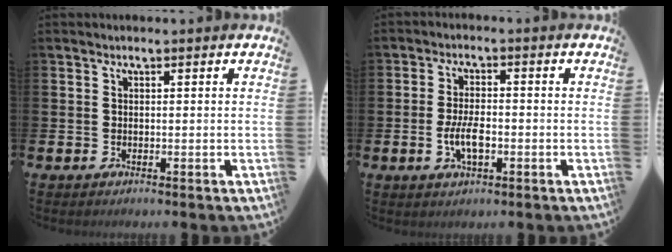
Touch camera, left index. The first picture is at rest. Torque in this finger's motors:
{"motor_torque": [1.05, 0.37, 0.18, 0.12]}